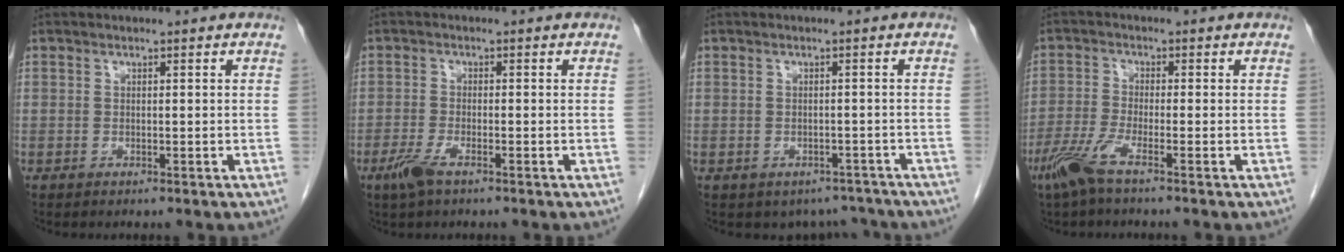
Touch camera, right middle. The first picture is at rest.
{"total": 3.6, "force": [-2.3, 0.5, 2.7], "torque": [-0.063, -0.007, -0.048]}
{"total": 4.2, "force": [-3.6, 2.2, 0.0], "torque": [0.012, 0.013, -0.040]}
{"total": 4.7, "force": [-3.2, -0.1, 3.4], "torque": [-0.078, -0.009, -0.072]}